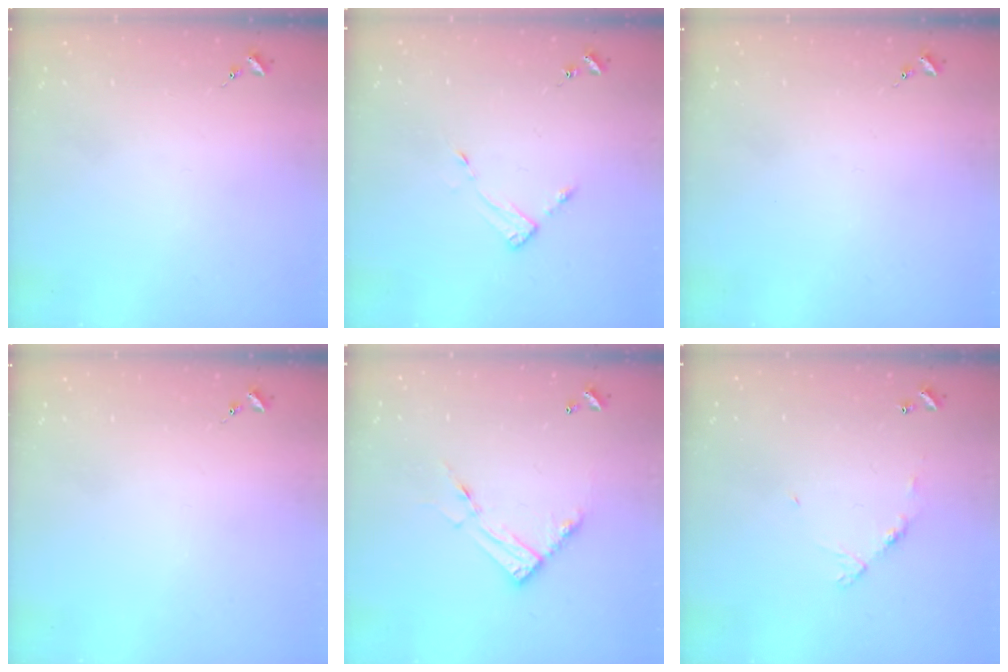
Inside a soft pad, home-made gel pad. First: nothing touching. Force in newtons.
{"total": 3.7, "press": 3.6, "slide": 0.4}
{"total": 0.0}
{"total": 0.0}
{"total": 11.2, "press": 11.2, "slide": 0.9}
{"total": 6.2, "press": 6.2, "slide": 0.4}